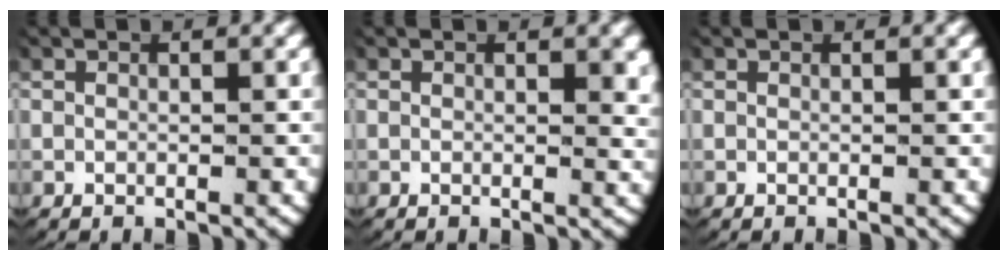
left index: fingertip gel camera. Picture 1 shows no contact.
{"total": 0.9, "force": [0.5, 0.1, 0.7], "torque": [-0.008, -0.008, 0.008]}
{"total": 0.0}